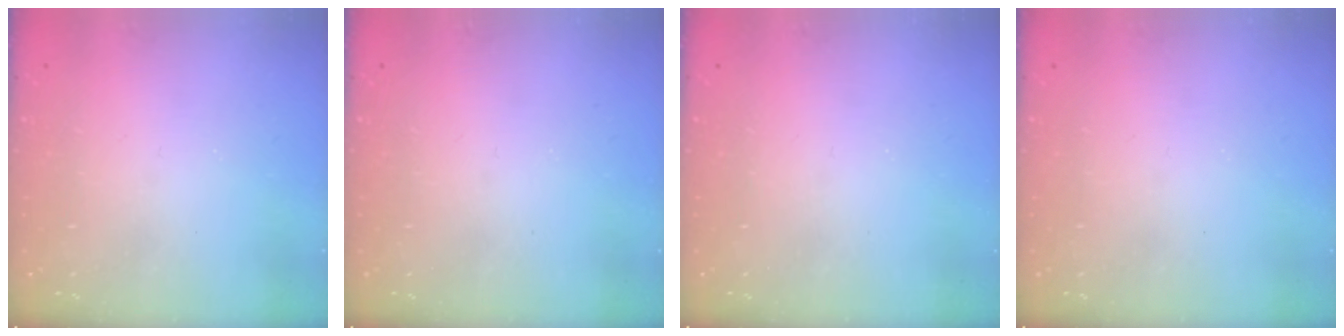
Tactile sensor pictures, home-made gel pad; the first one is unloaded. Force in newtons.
{"total": 0.0}
{"total": 0.0}
{"total": 0.0}